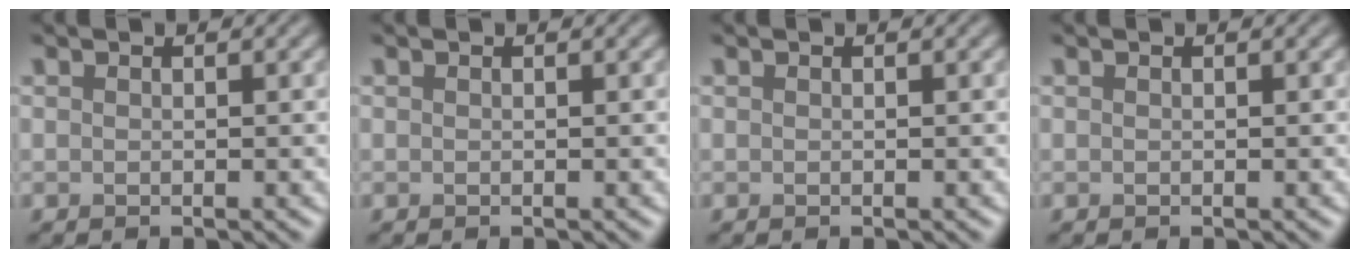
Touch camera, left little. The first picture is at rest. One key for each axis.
{"total": 0.0}
{"total": 0.0}
{"total": 0.0}